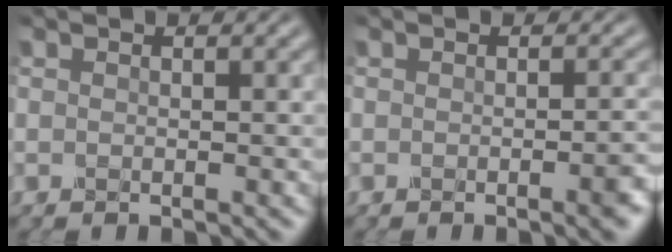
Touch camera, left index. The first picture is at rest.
{"total": 3.6, "force": [-1.1, 1.4, 3.1], "torque": [-0.023, 0.003, -0.013]}